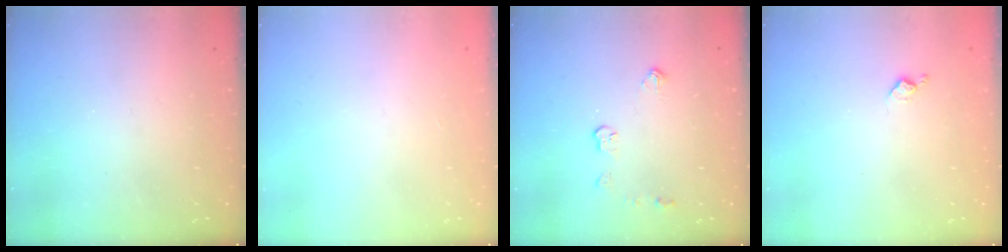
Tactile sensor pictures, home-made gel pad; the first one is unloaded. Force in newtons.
{"total": 0.0}
{"total": 5.1, "press": 5.1, "slide": 0.1}
{"total": 4.5, "press": 4.5, "slide": 0.7}